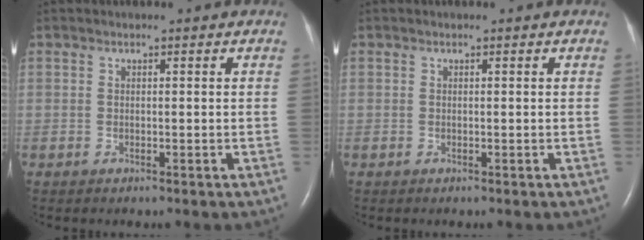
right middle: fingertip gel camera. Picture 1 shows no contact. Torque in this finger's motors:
{"motor_torque": [-0.01, 0.03, 0.00, 0.00]}